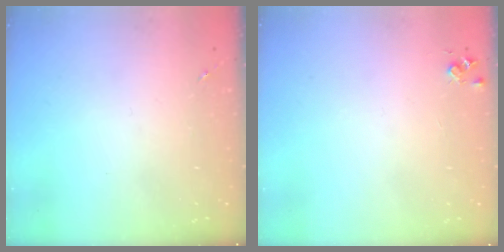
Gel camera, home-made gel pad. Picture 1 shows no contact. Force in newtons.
{"total": 4.4, "press": 4.4, "slide": 0.5}